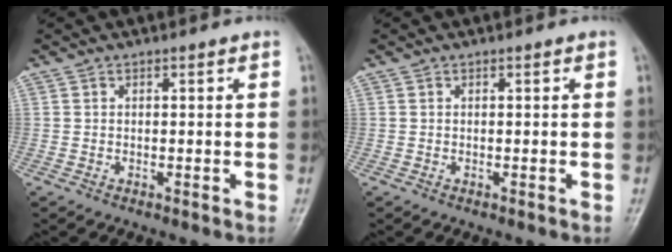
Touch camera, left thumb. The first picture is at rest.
{"total": 0.0}